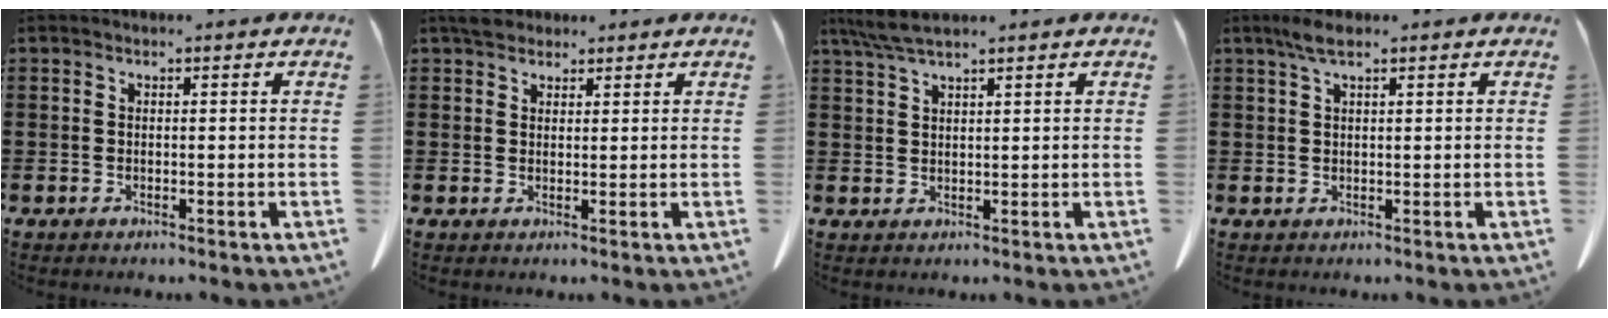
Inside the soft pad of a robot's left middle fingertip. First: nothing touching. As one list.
[{"total": 2.7, "force": [2.2, 1.3, 0.9], "torque": [-0.016, 0.004, 0.042]}, {"total": 3.7, "force": [2.9, 0.3, 2.3], "torque": [-0.052, -0.001, 0.055]}, {"total": 2.7, "force": [1.5, 0.6, 2.2], "torque": [-0.046, 0.004, 0.027]}]